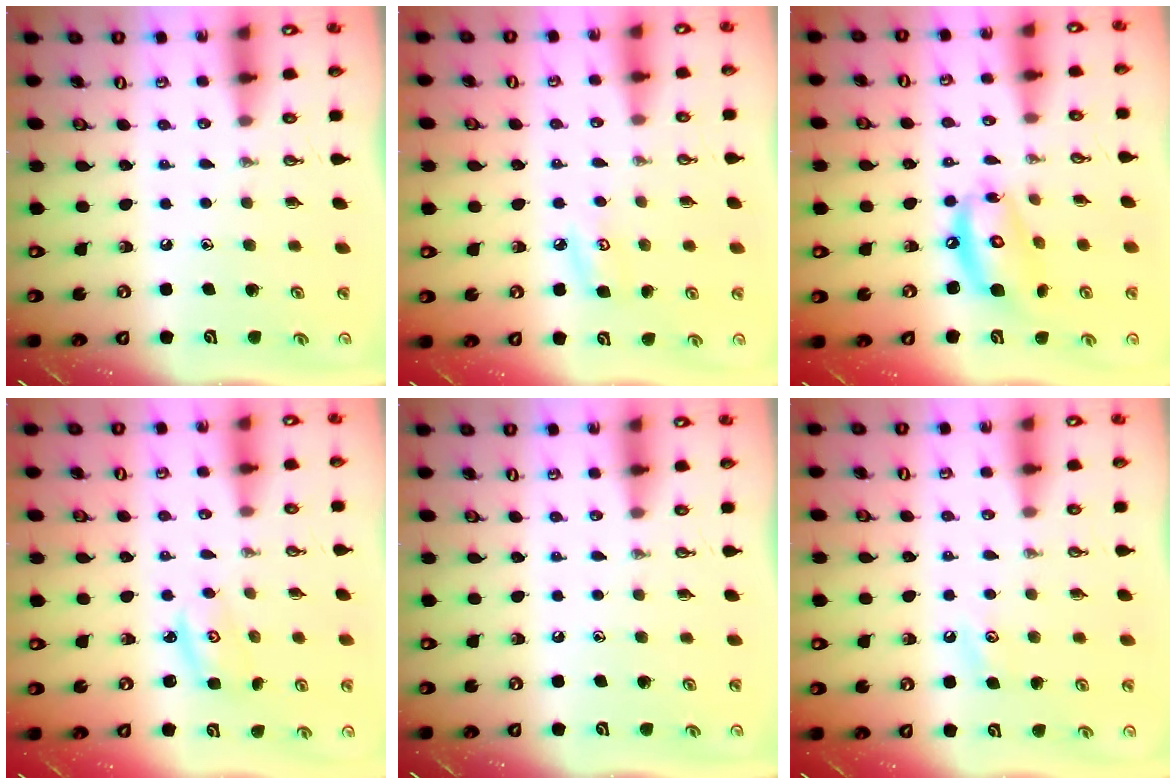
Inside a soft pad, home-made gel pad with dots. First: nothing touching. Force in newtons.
{"total": 5.0, "press": 5.0, "slide": 0.5}
{"total": 12.3, "press": 12.3, "slide": 1.2}
{"total": 2.8, "press": 2.8, "slide": 0.3}
{"total": 0.0}
{"total": 2.8, "press": 2.7, "slide": 0.5}